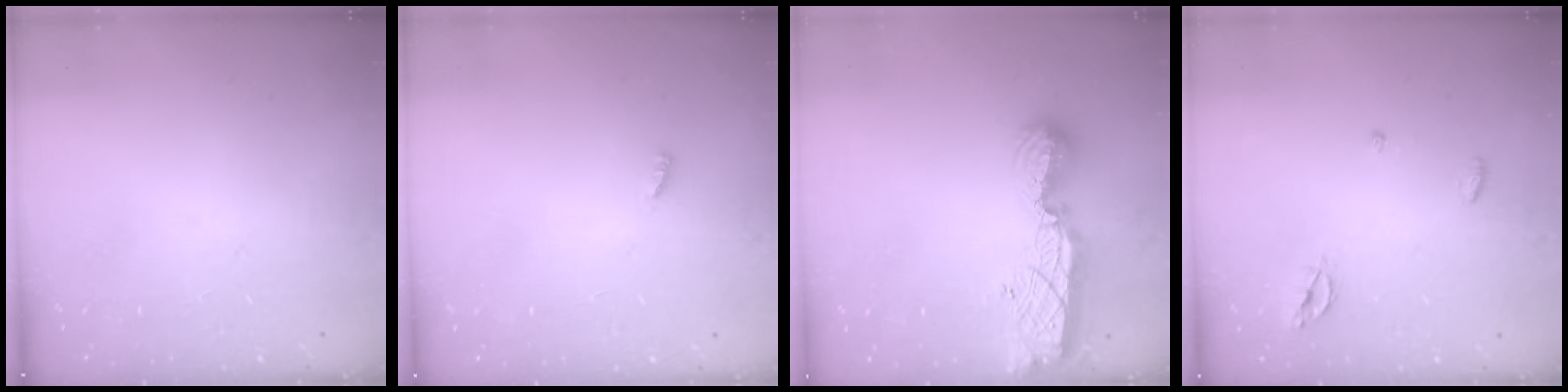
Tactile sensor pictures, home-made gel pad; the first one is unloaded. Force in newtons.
{"total": 1.9, "press": 1.9, "slide": 0.3}
{"total": 12.7, "press": 12.7, "slide": 1.0}
{"total": 4.2, "press": 4.2, "slide": 0.3}